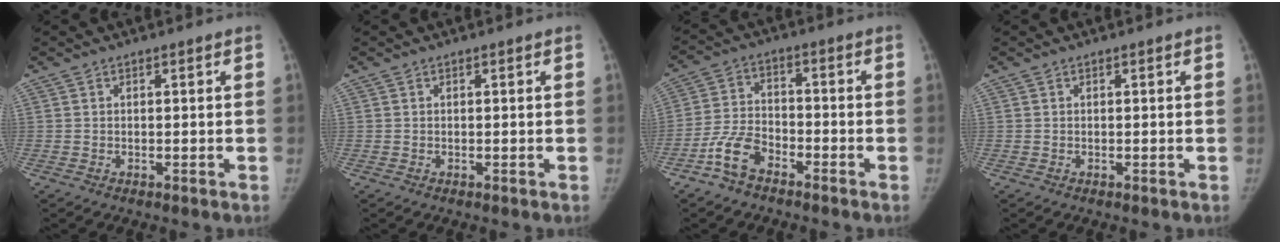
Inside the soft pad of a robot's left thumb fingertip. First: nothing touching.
{"total": 0.0}
{"total": 7.4, "force": [-5.0, 3.9, 3.9], "torque": [-0.081, 0.027, -0.102]}
{"total": 0.0}